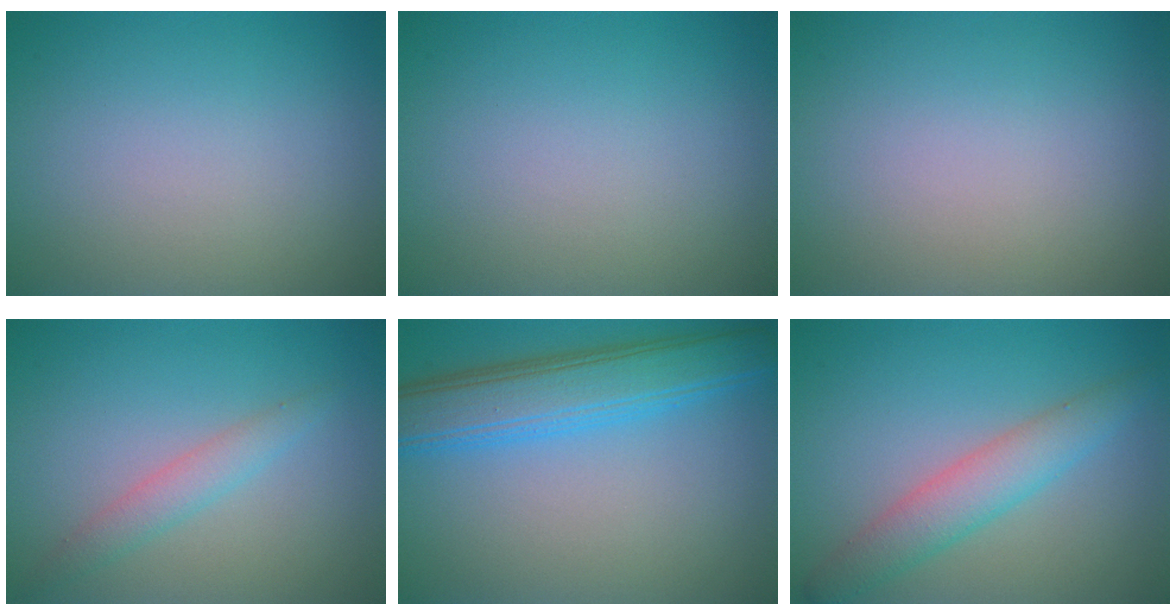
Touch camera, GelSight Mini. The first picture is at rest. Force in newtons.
{"total": 0.0}
{"total": 0.0}
{"total": 2.0, "press": 2.0, "slide": 0.2}
{"total": 7.7, "press": 7.7, "slide": 0.3}
{"total": 3.9, "press": 3.9, "slide": 0.1}